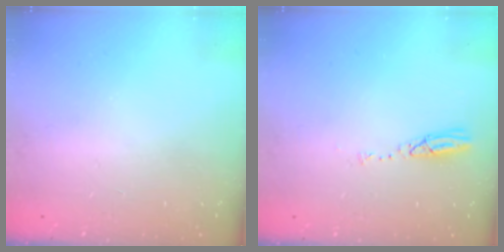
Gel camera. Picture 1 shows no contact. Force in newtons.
{"total": 3.6, "press": 3.6, "slide": 0.2}